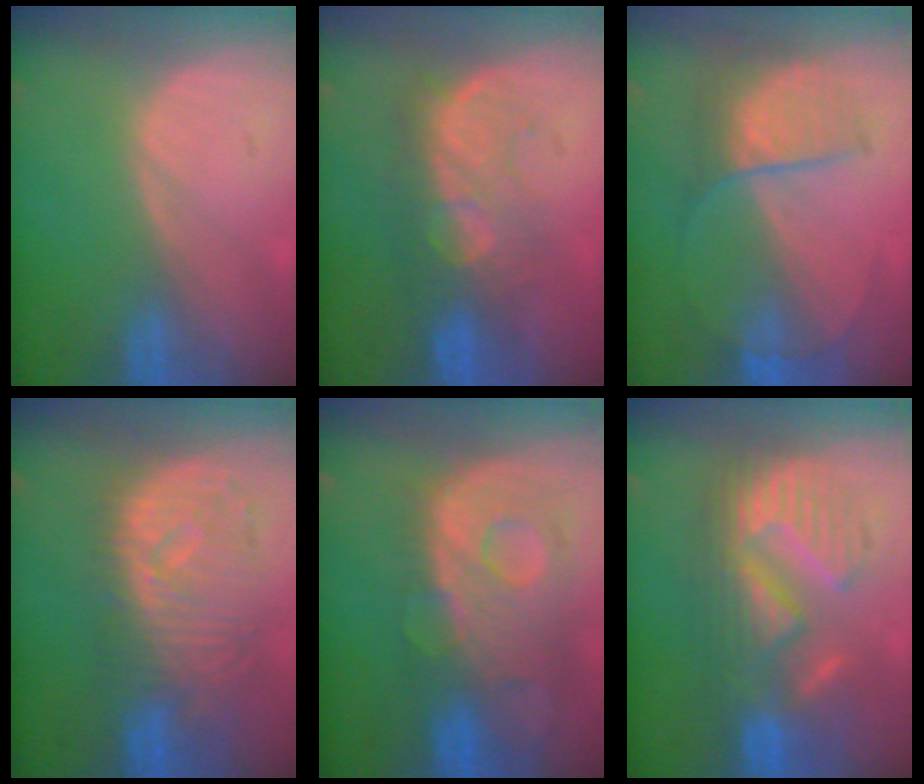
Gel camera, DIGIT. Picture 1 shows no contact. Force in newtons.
{"total": 8.0, "press": 7.8, "slide": 1.9}
{"total": 6.2, "press": 6.1, "slide": 0.9}
{"total": 10.6, "press": 9.4, "slide": 4.8}
{"total": 12.1, "press": 10.1, "slide": 6.7}
{"total": 9.9, "press": 9.9, "slide": 0.5}